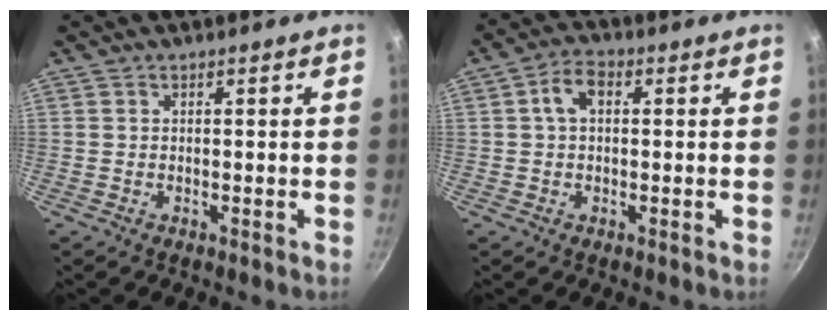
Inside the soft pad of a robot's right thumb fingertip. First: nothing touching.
{"total": 4.8, "force": [0.8, 3.1, 3.6], "torque": [-0.061, 0.013, 0.009]}